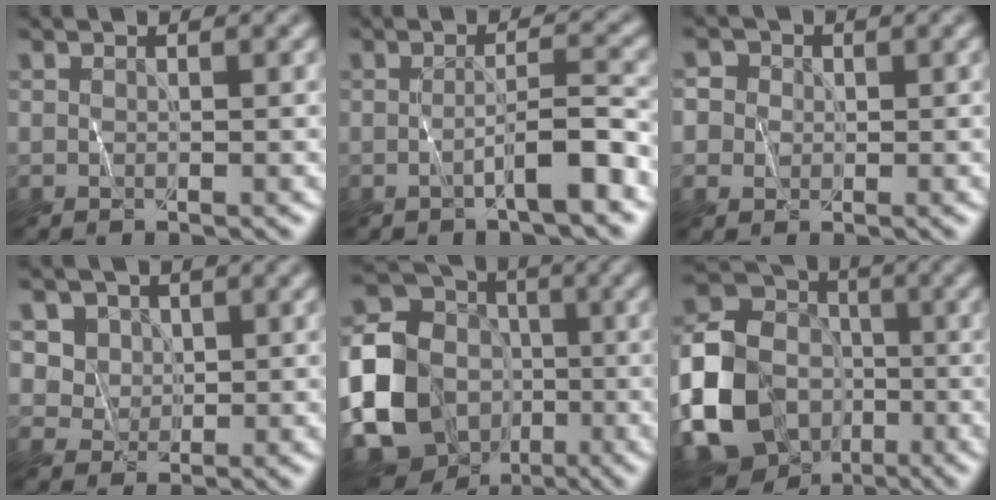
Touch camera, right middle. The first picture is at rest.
{"total": 3.4, "force": [-1.4, 0.4, 3.1], "torque": [-0.046, 0.012, -0.030]}
{"total": 4.5, "force": [1.3, 4.0, 1.8], "torque": [-0.027, 0.027, 0.002]}
{"total": 5.1, "force": [2.5, 3.9, 2.1], "torque": [-0.047, -0.001, 0.042]}
{"total": 20.0, "force": [-4.9, 17.7, 7.9], "torque": [-0.201, -0.019, -0.123]}
{"total": 14.4, "force": [-4.2, 11.9, 7.1], "torque": [-0.155, -0.034, -0.094]}